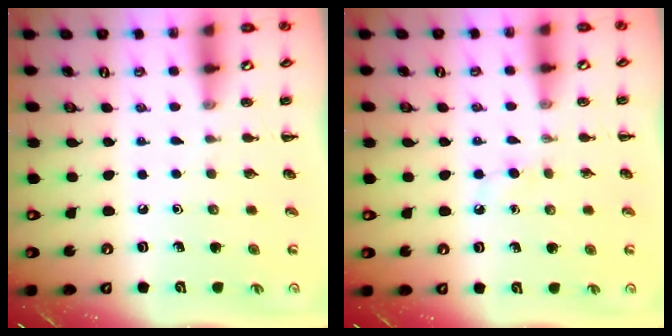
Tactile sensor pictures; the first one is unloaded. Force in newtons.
{"total": 2.5, "press": 2.3, "slide": 1.0}